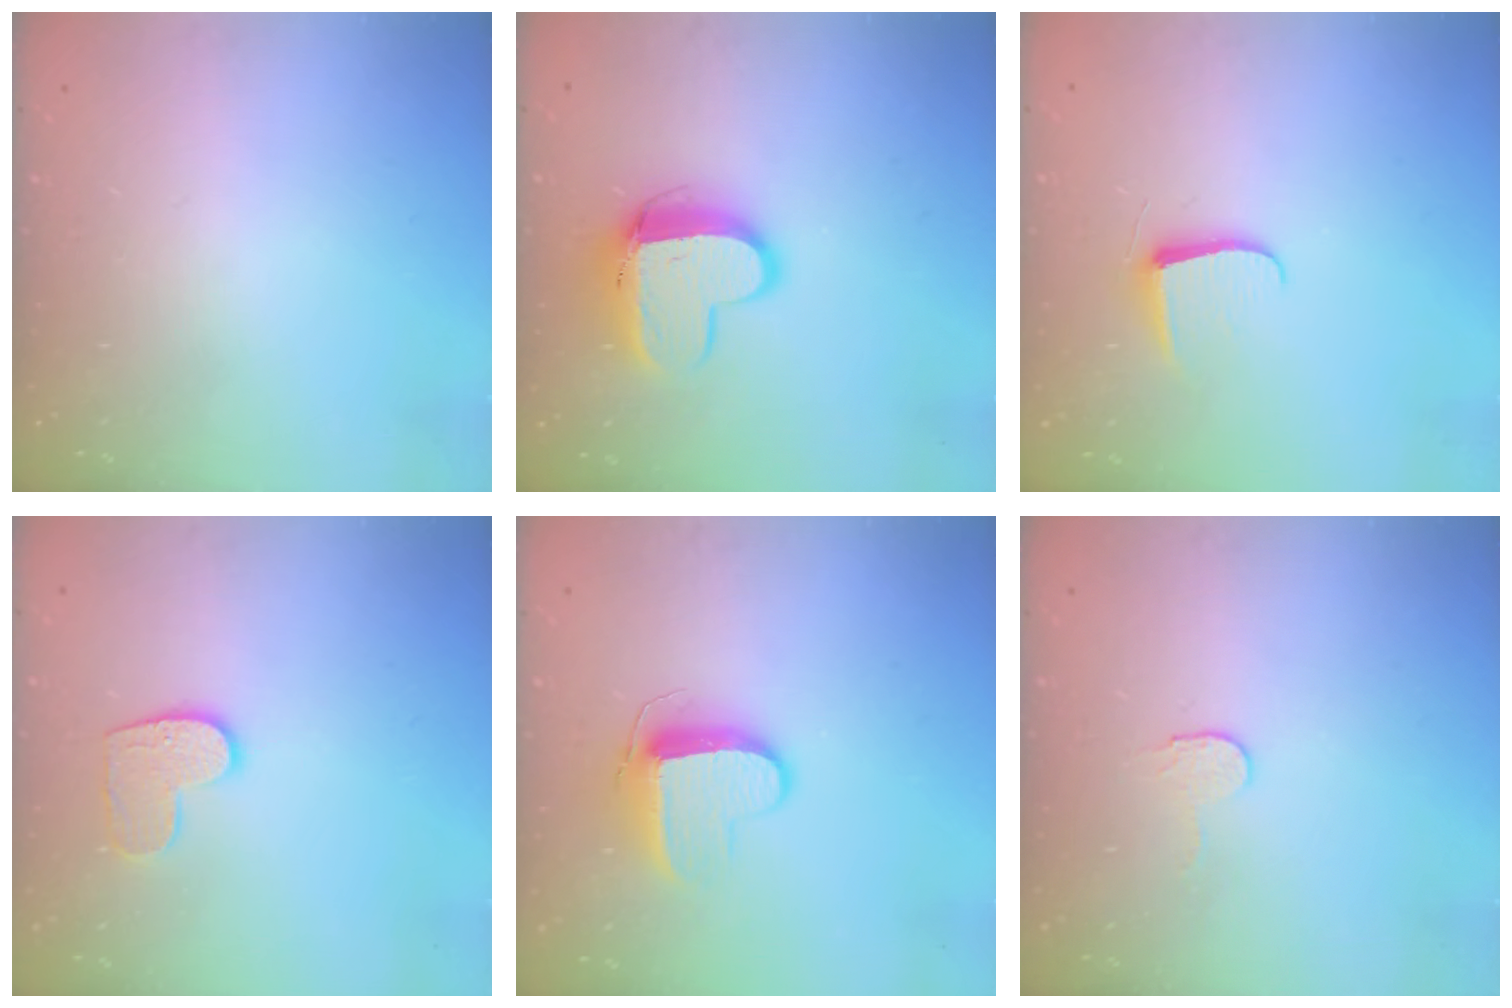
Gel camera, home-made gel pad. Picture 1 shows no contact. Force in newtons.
{"total": 11.6, "press": 11.5, "slide": 1.2}
{"total": 6.2, "press": 6.2, "slide": 0.7}
{"total": 8.9, "press": 8.9, "slide": 0.5}
{"total": 9.3, "press": 9.3, "slide": 0.5}
{"total": 3.2, "press": 3.2, "slide": 0.3}